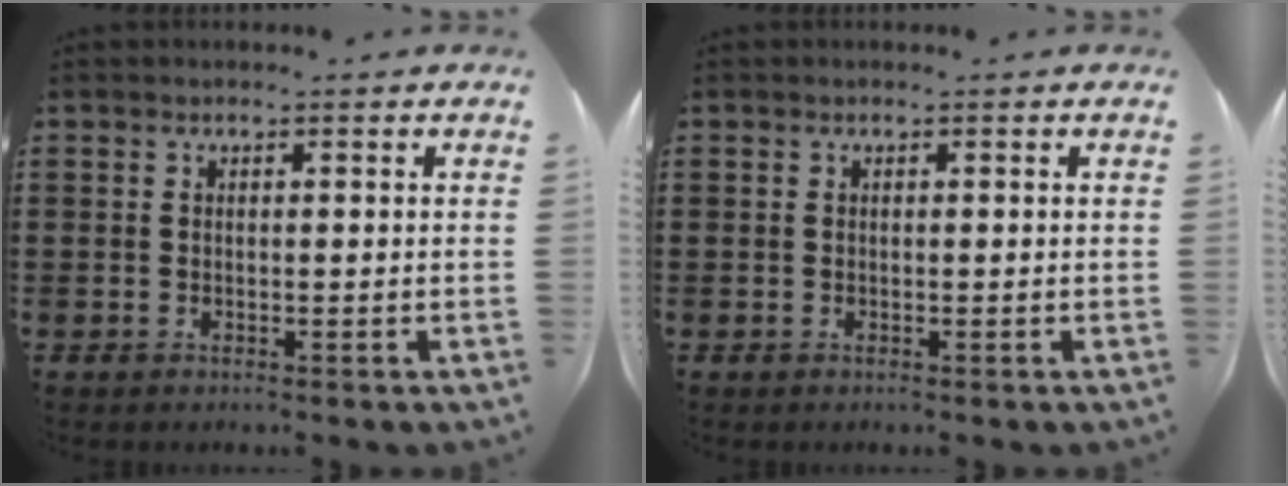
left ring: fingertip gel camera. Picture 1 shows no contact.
{"total": 0.0}